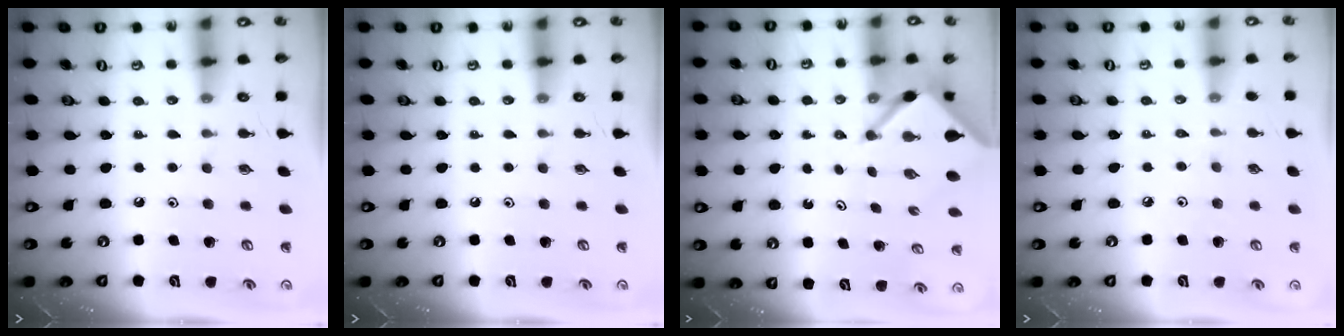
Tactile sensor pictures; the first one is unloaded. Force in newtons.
{"total": 0.0}
{"total": 4.3, "press": 4.3, "slide": 0.4}
{"total": 2.1, "press": 2.0, "slide": 0.4}